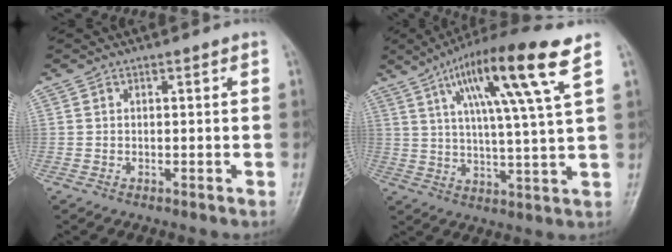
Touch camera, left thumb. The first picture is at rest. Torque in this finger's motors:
{"motor_torque": [0.64, 0.59, 1.93, -0.84, 0.22]}